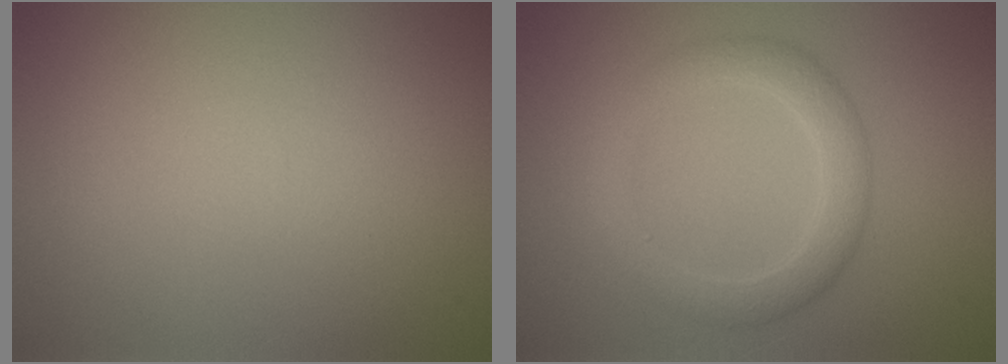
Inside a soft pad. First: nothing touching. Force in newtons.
{"total": 3.3, "press": 3.3, "slide": 0.1}